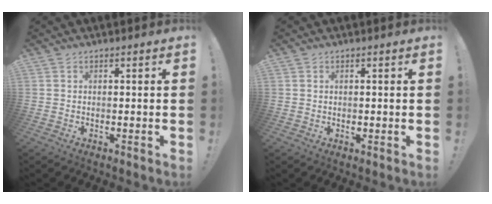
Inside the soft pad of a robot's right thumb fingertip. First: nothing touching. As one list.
[{"total": 1.0, "force": [0.0, 1.0, -0.2], "torque": [0.007, 0.002, 0.000]}]